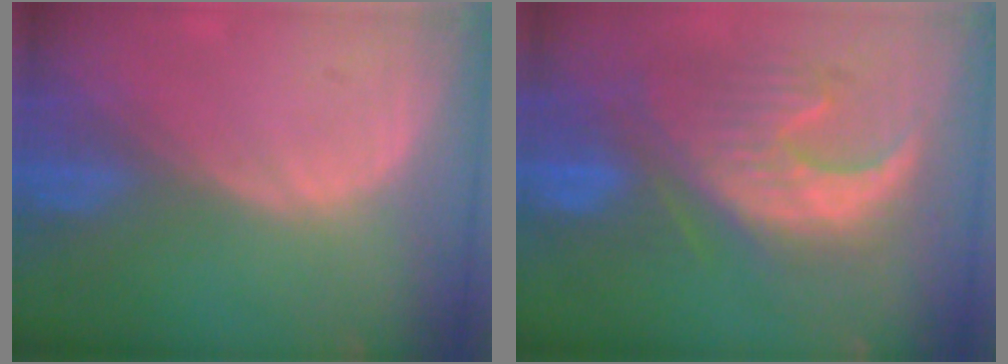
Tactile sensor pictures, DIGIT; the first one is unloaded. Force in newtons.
{"total": 10.5, "press": 10.2, "slide": 2.5}